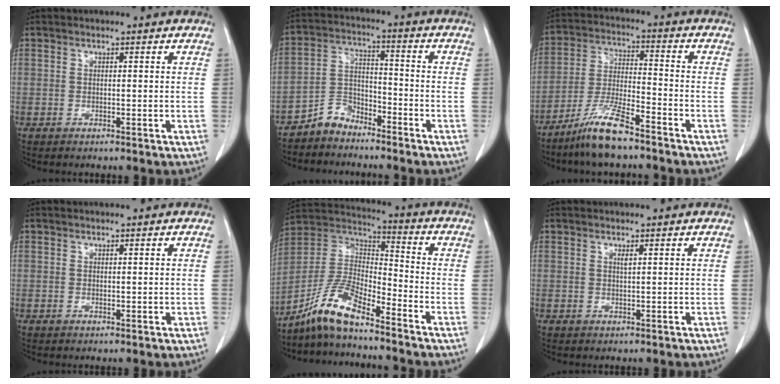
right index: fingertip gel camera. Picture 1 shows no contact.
{"total": 5.5, "force": [-4.8, 2.7, 0.6], "torque": [-0.009, 0.011, -0.097]}
{"total": 9.5, "force": [-7.2, 1.0, 6.1], "torque": [-0.129, -0.020, -0.140]}
{"total": 0.7, "force": [0.1, 0.4, 0.5], "torque": [-0.007, -0.001, 0.004]}
{"total": 10.4, "force": [-8.2, 2.0, 6.2], "torque": [-0.141, 0.017, -0.160]}
{"total": 0.6, "force": [0.4, 0.0, 0.5], "torque": [-0.013, -0.002, 0.006]}